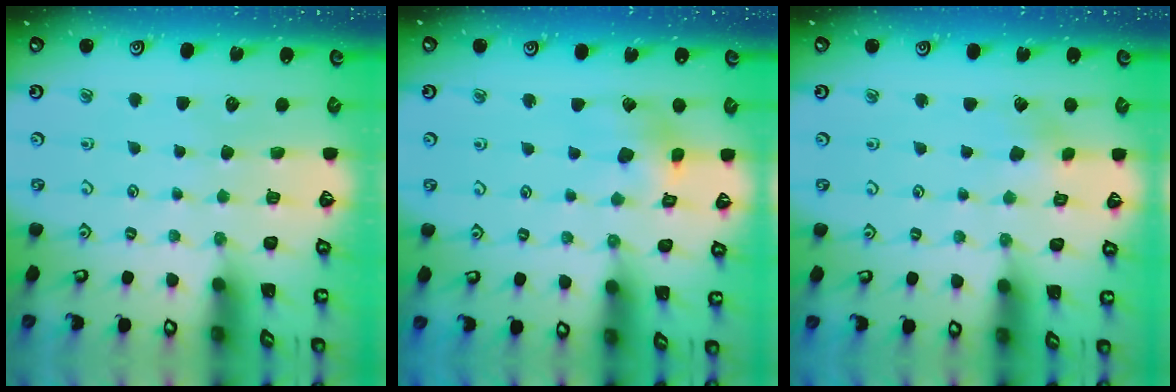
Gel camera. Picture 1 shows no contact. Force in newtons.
{"total": 7.1, "press": 7.0, "slide": 0.9}
{"total": 2.6, "press": 2.6, "slide": 0.2}